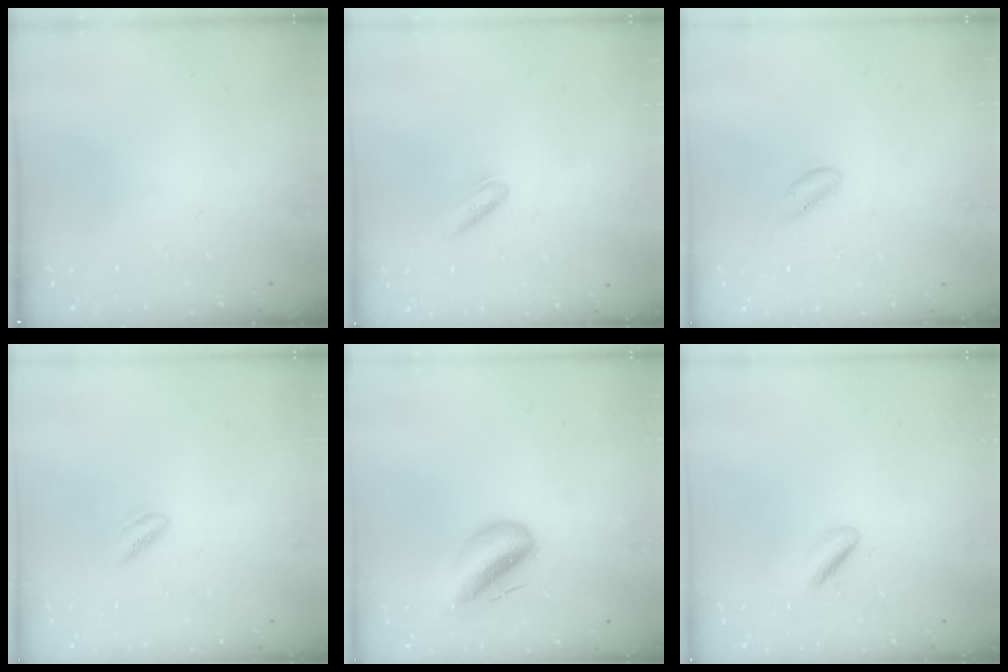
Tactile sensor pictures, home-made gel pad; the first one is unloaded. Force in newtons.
{"total": 3.9, "press": 3.8, "slide": 0.9}
{"total": 0.0}
{"total": 2.5, "press": 2.4, "slide": 0.7}
{"total": 9.2, "press": 8.7, "slide": 2.9}
{"total": 2.3, "press": 2.2, "slide": 0.8}